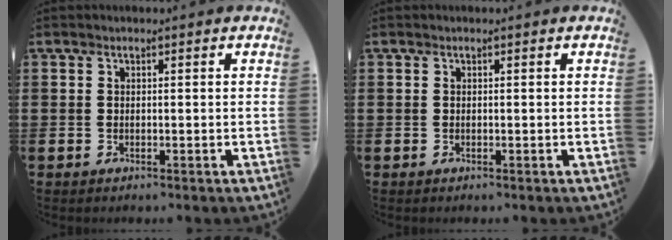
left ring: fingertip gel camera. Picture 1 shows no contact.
{"total": 0.0}